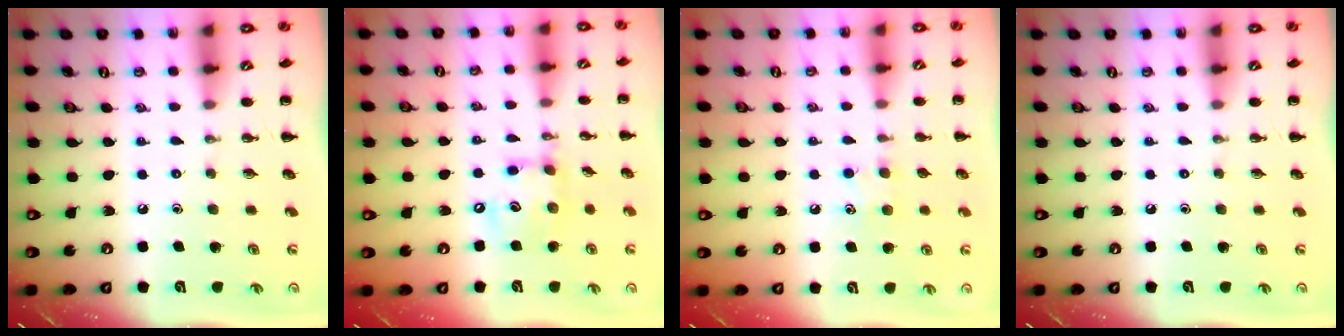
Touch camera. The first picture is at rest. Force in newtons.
{"total": 11.1, "press": 11.0, "slide": 1.3}
{"total": 7.4, "press": 7.2, "slide": 1.4}
{"total": 0.0}